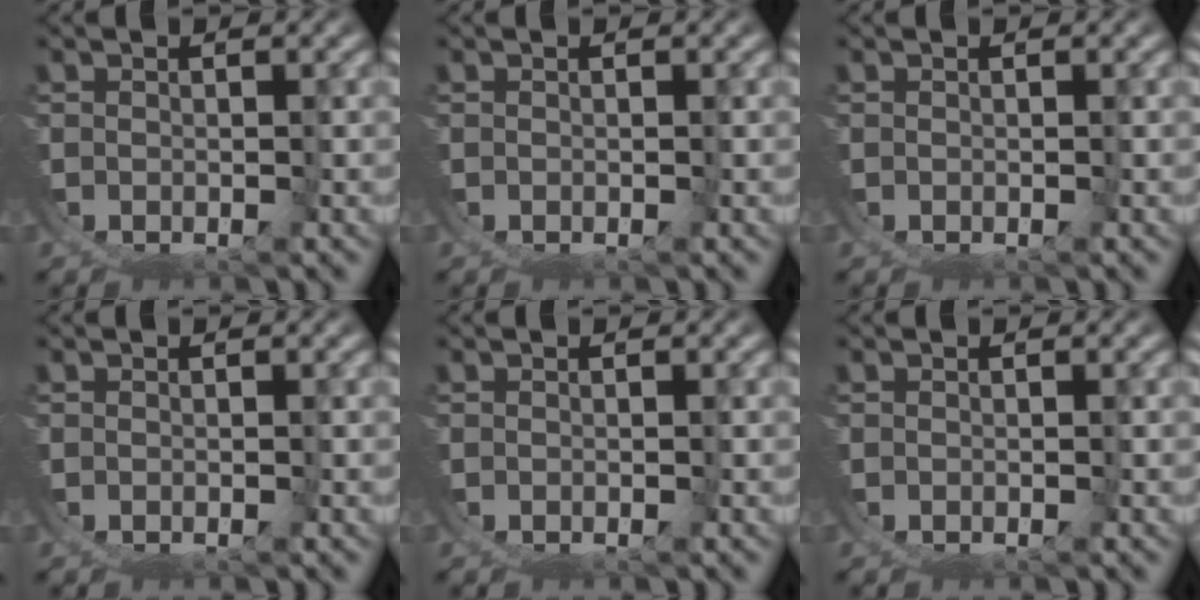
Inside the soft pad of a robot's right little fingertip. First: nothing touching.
{"total": 0.0}
{"total": 0.0}
{"total": 0.0}
{"total": 0.0}
{"total": 0.0}